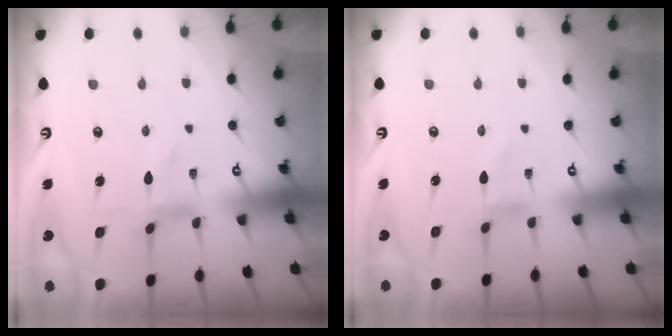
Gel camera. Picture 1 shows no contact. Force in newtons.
{"total": 0.9, "press": 0.9, "slide": 0.1}